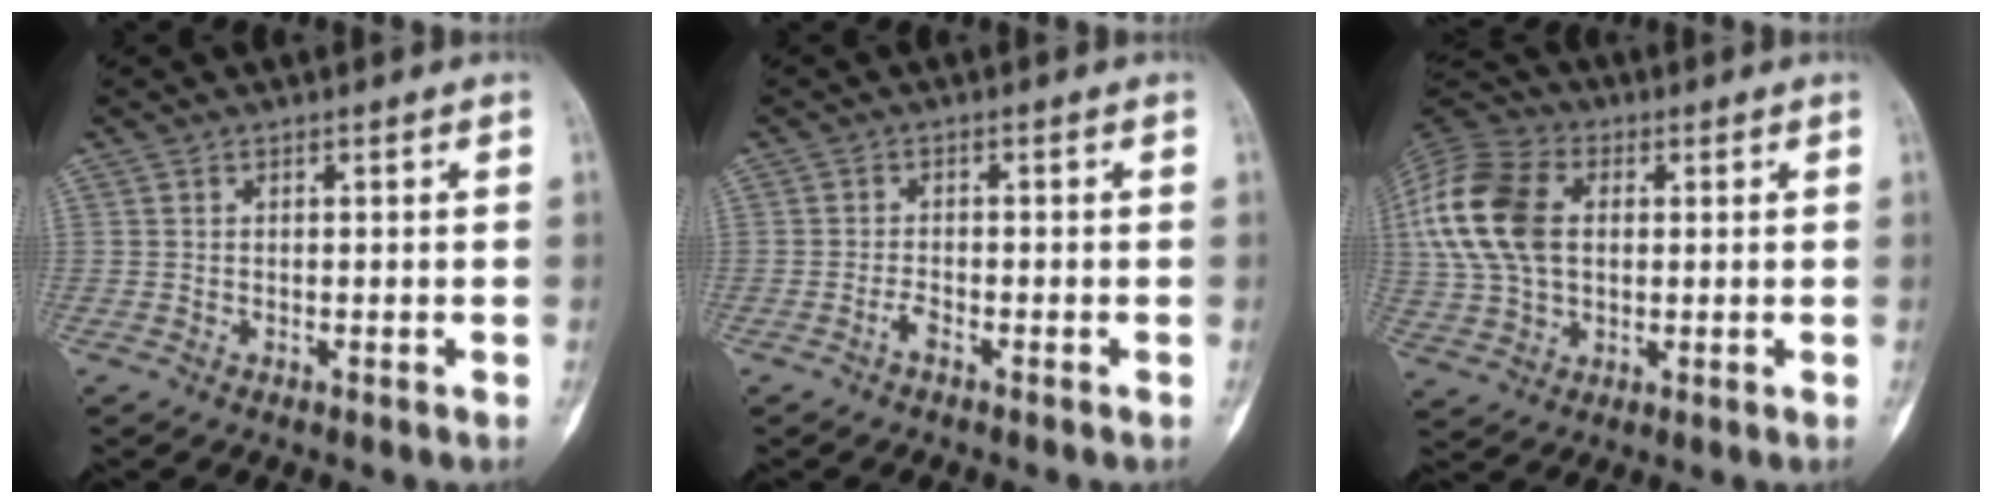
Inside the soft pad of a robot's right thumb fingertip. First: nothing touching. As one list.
[{"total": 1.6, "force": [-1.1, 0.5, 1.0], "torque": [-0.024, 0.005, -0.022]}, {"total": 17.6, "force": [2.8, 11.9, 12.7], "torque": [-0.273, 0.015, 0.052]}]